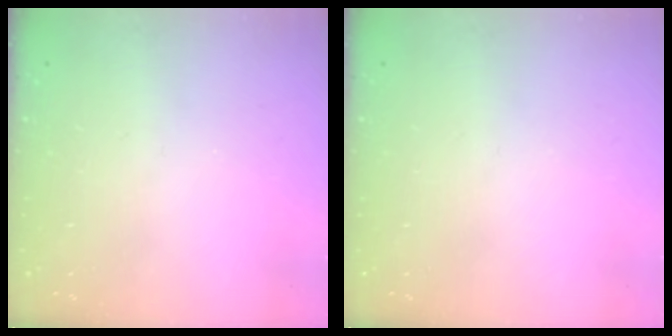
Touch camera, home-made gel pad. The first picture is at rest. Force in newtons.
{"total": 0.0}